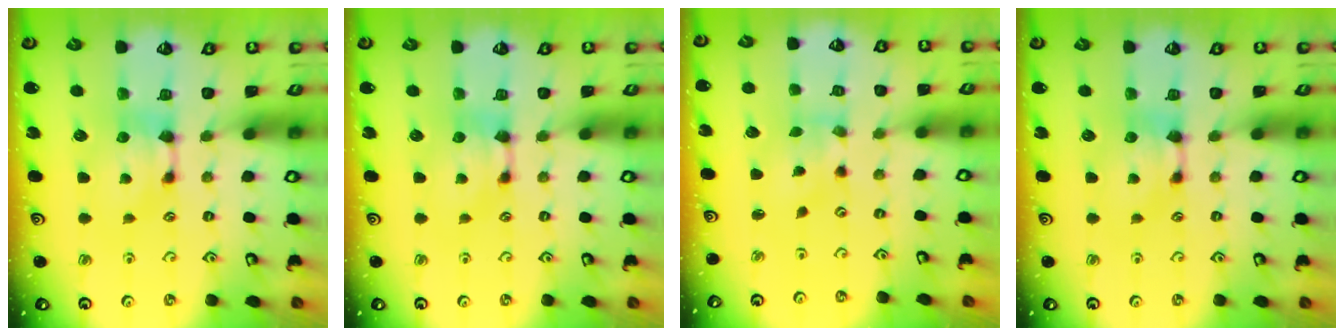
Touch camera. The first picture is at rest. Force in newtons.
{"total": 0.0}
{"total": 1.5, "press": 1.0, "slide": 1.1}
{"total": 0.0}